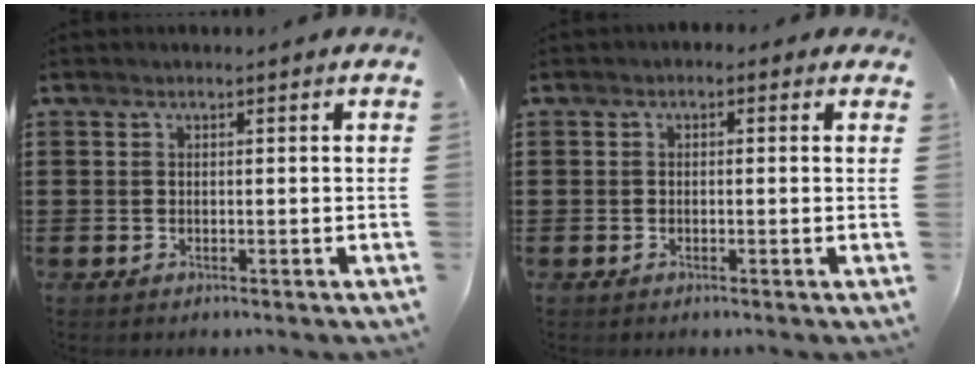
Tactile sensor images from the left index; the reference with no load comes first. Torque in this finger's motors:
{"motor_torque": [1.29, -0.85, -0.09, -0.05]}